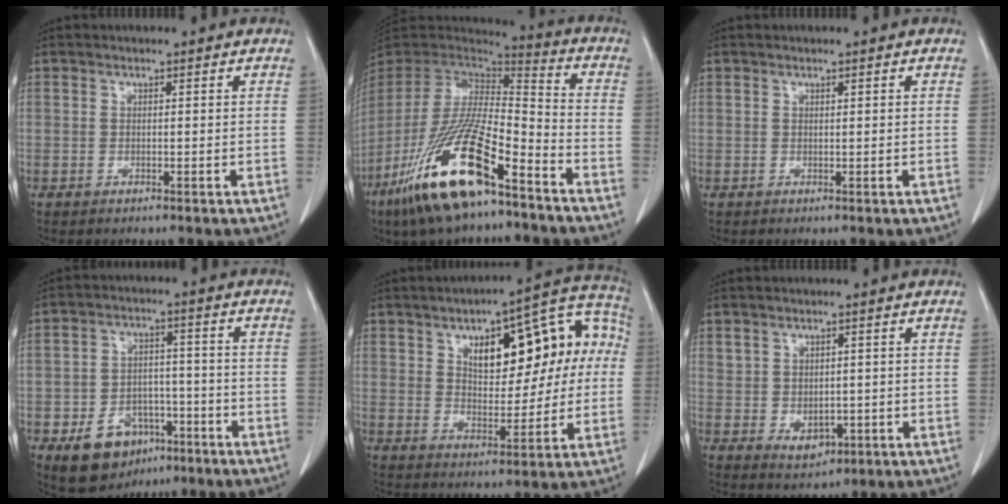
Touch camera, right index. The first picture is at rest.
{"total": 21.3, "force": [-12.9, 4.2, 16.4], "torque": [-0.331, -0.046, -0.238]}
{"total": 0.0}
{"total": 9.7, "force": [-5.2, 6.7, 4.7], "torque": [-0.084, 0.015, -0.071]}
{"total": 16.9, "force": [3.8, 7.3, 14.8], "torque": [-0.189, 0.046, 0.055]}
{"total": 4.0, "force": [-0.5, 3.1, 2.6], "torque": [-0.037, -0.002, 0.011]}